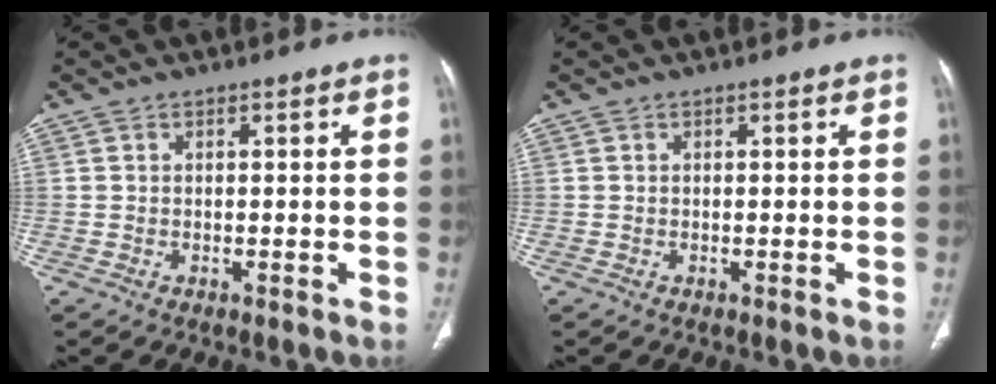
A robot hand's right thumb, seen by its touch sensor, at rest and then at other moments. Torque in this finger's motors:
{"motor_torque": [0.04, 0.00, 0.00, -0.03, 0.04]}